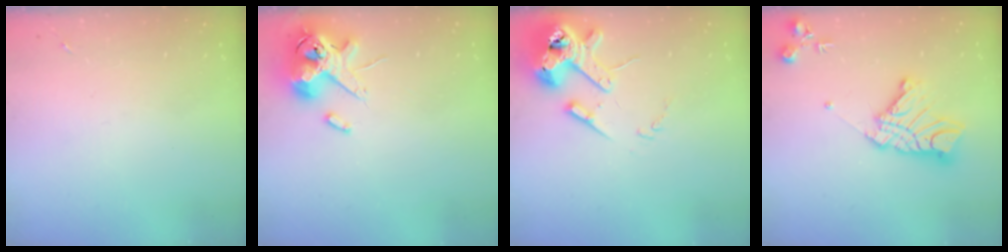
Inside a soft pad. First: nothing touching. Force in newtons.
{"total": 13.9, "press": 13.7, "slide": 2.4}
{"total": 14.6, "press": 14.5, "slide": 2.0}
{"total": 16.4, "press": 16.3, "slide": 1.4}